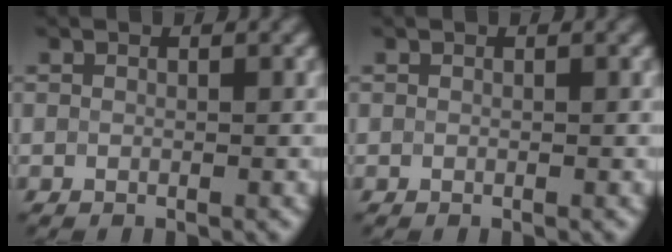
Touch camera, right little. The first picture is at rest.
{"total": 0.0}